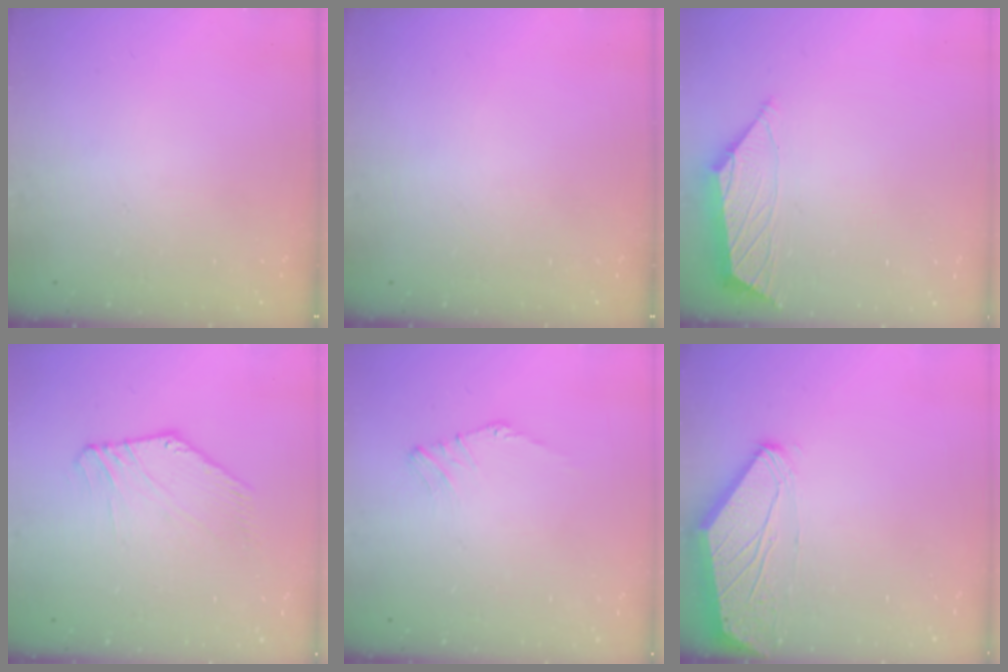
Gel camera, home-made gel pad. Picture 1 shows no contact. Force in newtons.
{"total": 0.0}
{"total": 1.2, "press": 1.2, "slide": 0.2}
{"total": 2.9, "press": 2.9, "slide": 0.1}
{"total": 0.9, "press": 0.8, "slide": 0.4}
{"total": 0.0}